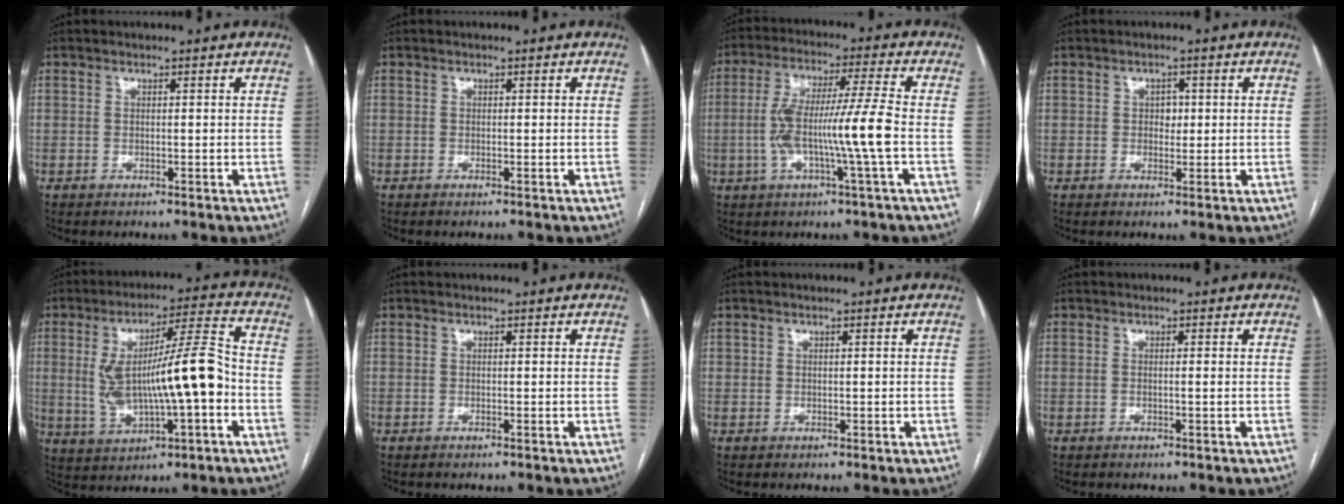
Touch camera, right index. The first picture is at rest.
{"total": 0.0}
{"total": 11.4, "force": [-2.0, -0.7, 11.2], "torque": [-0.217, 0.008, -0.040]}
{"total": 1.6, "force": [0.2, 1.2, 1.1], "torque": [-0.012, 0.002, 0.003]}
{"total": 14.9, "force": [-1.3, 2.3, 14.6], "torque": [-0.264, 0.020, -0.013]}
{"total": 0.0}
{"total": 0.5, "force": [0.2, 0.5, 0.0], "torque": [0.005, 0.001, 0.004]}
{"total": 0.7, "force": [-0.1, -0.2, 0.7], "torque": [-0.012, 0.000, -0.002]}